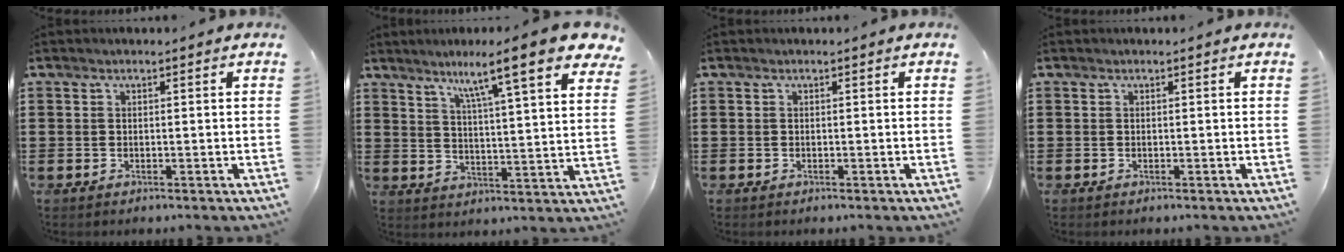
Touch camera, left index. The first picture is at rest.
{"total": 11.0, "force": [8.0, 0.4, 7.5], "torque": [-0.137, -0.040, 0.121]}
{"total": 0.0}
{"total": 0.0}